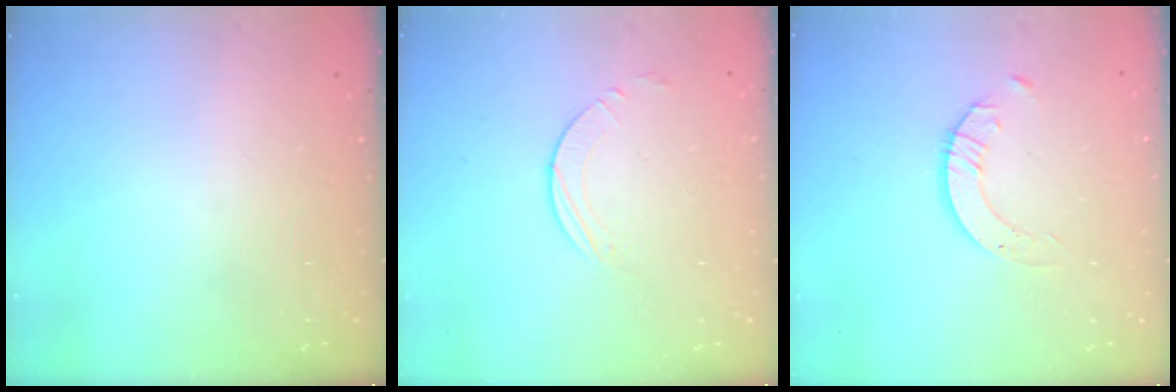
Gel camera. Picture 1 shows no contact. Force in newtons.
{"total": 4.8, "press": 4.8, "slide": 0.5}
{"total": 2.3, "press": 2.3, "slide": 0.2}